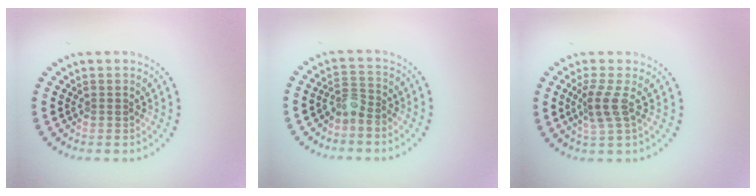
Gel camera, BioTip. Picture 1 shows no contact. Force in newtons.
{"total": 2.1, "press": 1.8, "slide": 1.1}
{"total": 2.2, "press": 1.7, "slide": 1.4}